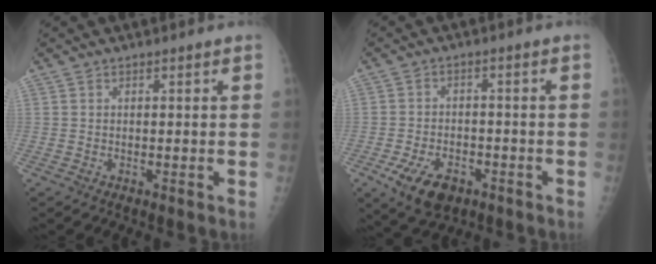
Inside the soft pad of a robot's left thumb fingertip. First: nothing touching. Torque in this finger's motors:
{"motor_torque": [-0.68, 1.25, 0.60, 0.40, 0.07]}